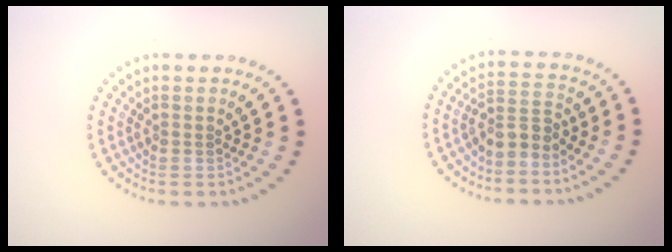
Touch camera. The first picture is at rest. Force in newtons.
{"total": 2.6, "press": 2.0, "slide": 1.6}